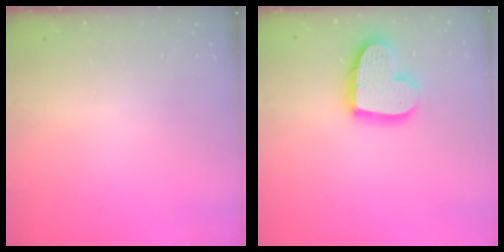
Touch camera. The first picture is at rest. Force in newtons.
{"total": 16.2, "press": 16.2, "slide": 1.1}